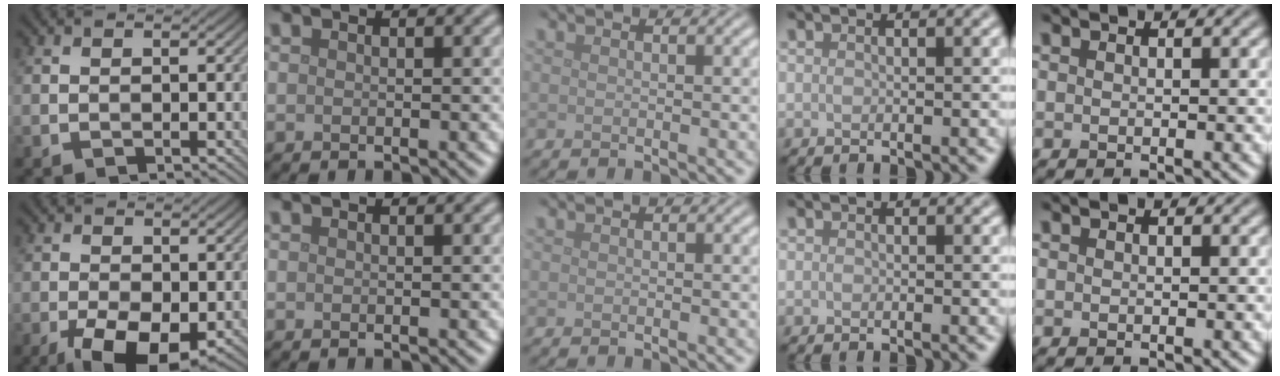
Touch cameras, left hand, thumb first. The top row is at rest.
{"thumb": {"total": 8.8, "force": [-3.6, 4.3, 6.7], "torque": [-0.126, -0.018, -0.058]}}